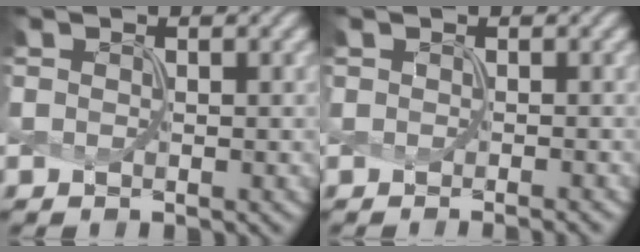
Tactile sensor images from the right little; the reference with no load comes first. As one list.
[{"total": 0.7, "force": [-0.6, 0.1, 0.3], "torque": [0.004, -0.010, -0.009]}]